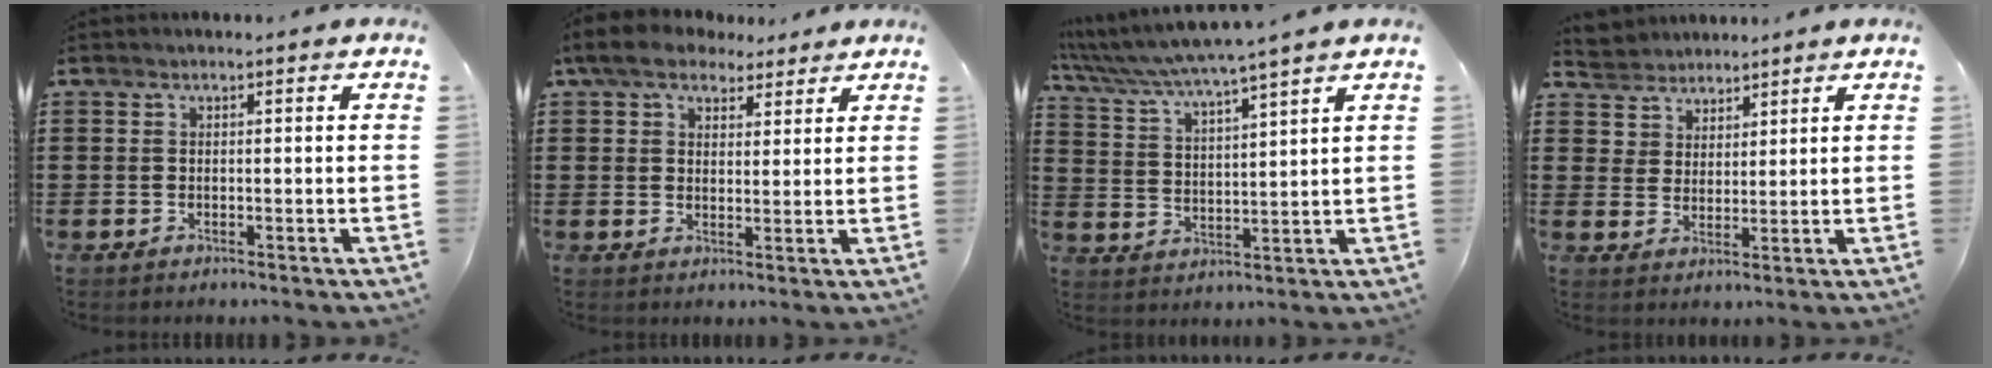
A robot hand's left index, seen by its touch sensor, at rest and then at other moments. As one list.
[{"total": 6.2, "force": [4.7, 2.9, 2.7], "torque": [-0.071, 0.005, 0.089]}, {"total": 4.8, "force": [4.1, -1.2, 2.1], "torque": [-0.061, -0.037, 0.064]}, {"total": 3.9, "force": [3.2, 2.1, -0.8], "torque": [-0.006, -0.004, 0.060]}]